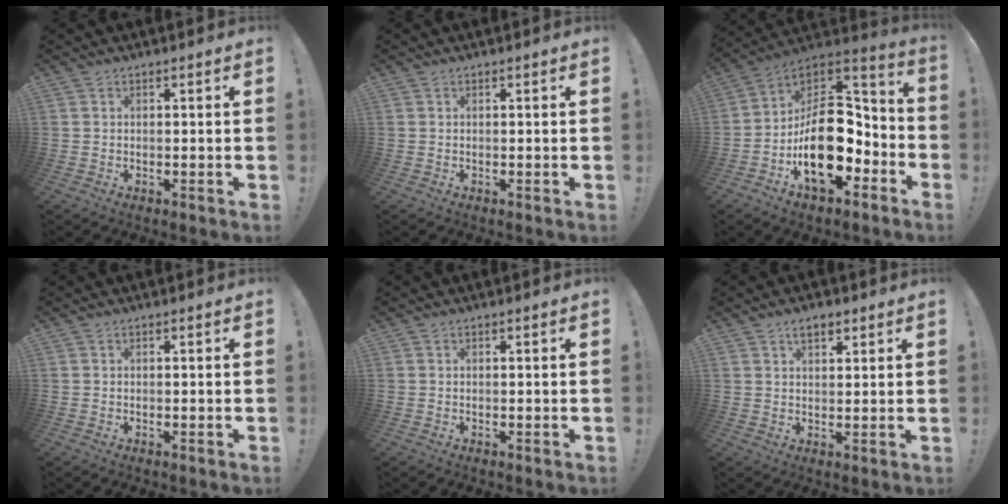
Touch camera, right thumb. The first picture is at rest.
{"total": 0.0}
{"total": 22.2, "force": [-4.6, 13.9, 16.7], "torque": [-0.255, 0.020, -0.062]}
{"total": 0.0}
{"total": 0.0}
{"total": 4.2, "force": [2.5, 2.2, 2.4], "torque": [-0.034, -0.006, 0.043]}